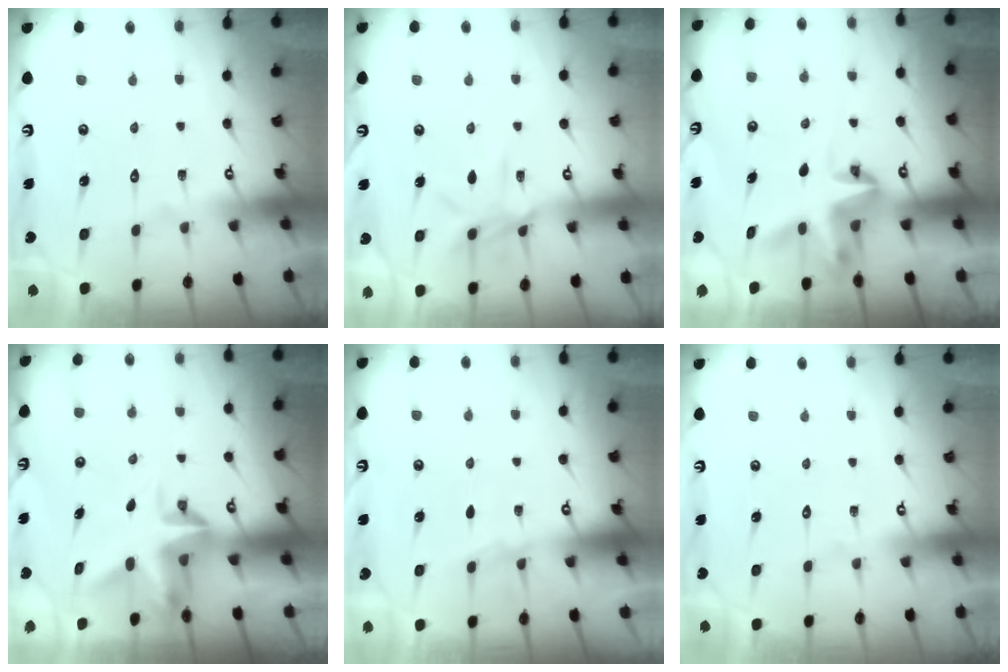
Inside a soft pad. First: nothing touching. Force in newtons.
{"total": 8.0, "press": 8.0, "slide": 0.7}
{"total": 5.3, "press": 5.3, "slide": 0.5}
{"total": 3.8, "press": 3.8, "slide": 0.5}
{"total": 3.4, "press": 3.3, "slide": 0.5}
{"total": 0.0}